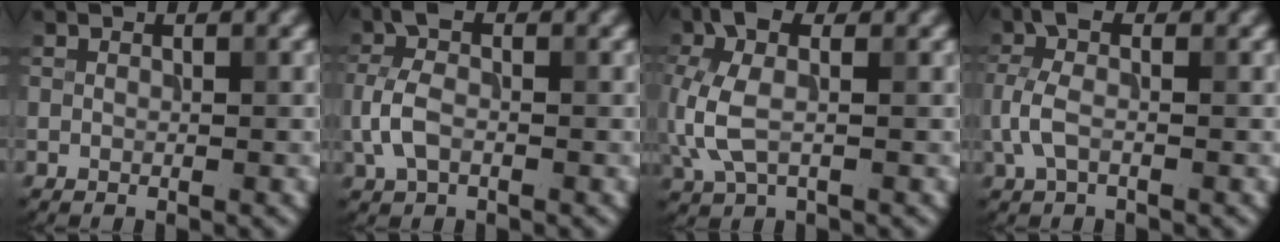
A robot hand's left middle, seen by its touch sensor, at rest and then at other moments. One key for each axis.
{"total": 3.6, "fx": -0.8, "fy": 2.0, "fz": 2.9, "tx": -0.074, "ty": 0.006, "tz": -0.024}
{"total": 5.5, "fx": -0.1, "fy": 2.8, "fz": 4.7, "tx": -0.129, "ty": 0.010, "tz": -0.012}
{"total": 3.2, "fx": -0.5, "fy": 1.5, "fz": 2.8, "tx": -0.073, "ty": 0.009, "tz": -0.017}